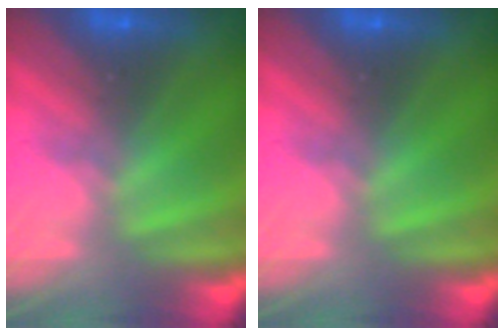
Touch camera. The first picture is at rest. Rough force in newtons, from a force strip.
{"total": 0.0}